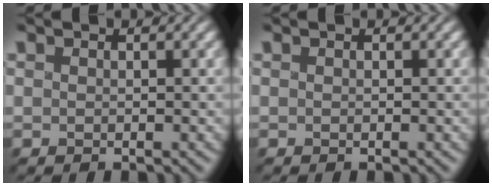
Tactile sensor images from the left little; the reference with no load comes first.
{"total": 0.0}